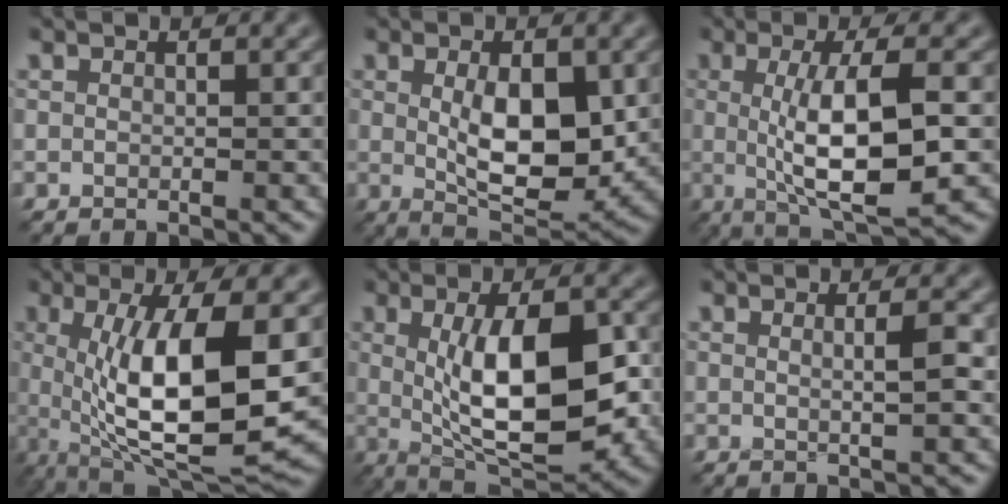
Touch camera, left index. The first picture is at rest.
{"total": 7.4, "force": [0.4, 3.4, 6.6], "torque": [-0.109, -0.011, 0.013]}
{"total": 8.3, "force": [-0.2, 2.2, 8.0], "torque": [-0.127, -0.009, 0.001]}
{"total": 11.6, "force": [0.1, 3.5, 11.0], "torque": [-0.185, -0.015, 0.008]}
{"total": 10.4, "force": [0.1, 3.9, 9.6], "torque": [-0.151, -0.006, 0.008]}
{"total": 2.3, "force": [0.3, 0.5, 2.2], "torque": [-0.031, 0.001, 0.001]}